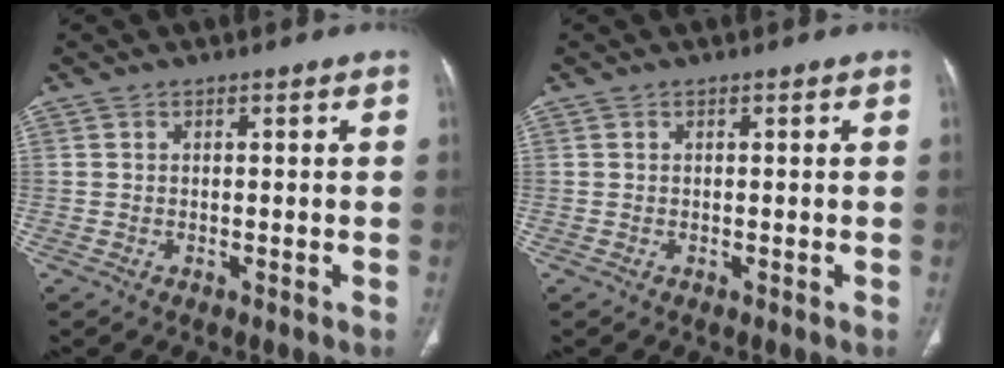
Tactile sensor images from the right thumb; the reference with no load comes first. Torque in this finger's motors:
{"motor_torque": [0.32, 0.32, 0.13, -0.08, 0.09]}